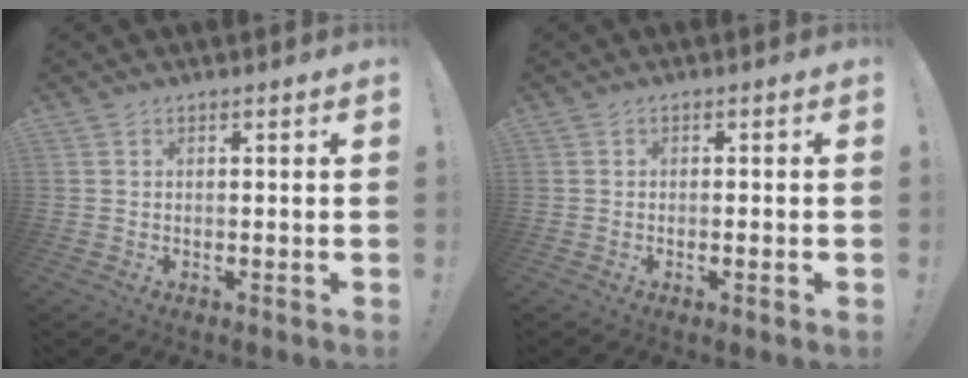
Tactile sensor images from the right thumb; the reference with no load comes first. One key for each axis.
{"total": 1.6, "fx": -0.5, "fy": -0.3, "fz": 1.5, "tx": -0.025, "ty": -0.001, "tz": -0.009}